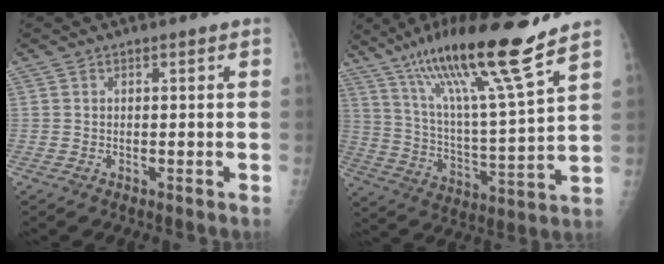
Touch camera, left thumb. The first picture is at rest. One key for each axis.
{"total": 20.4, "fx": 14.4, "fy": 0.9, "fz": 14.4, "tx": -0.237, "ty": -0.062, "tz": 0.255}